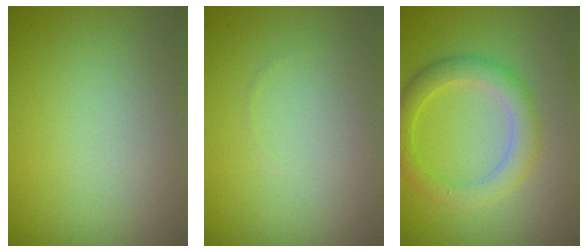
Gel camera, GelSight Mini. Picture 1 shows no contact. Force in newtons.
{"total": 0.0}
{"total": 3.5, "press": 3.5, "slide": 0.1}